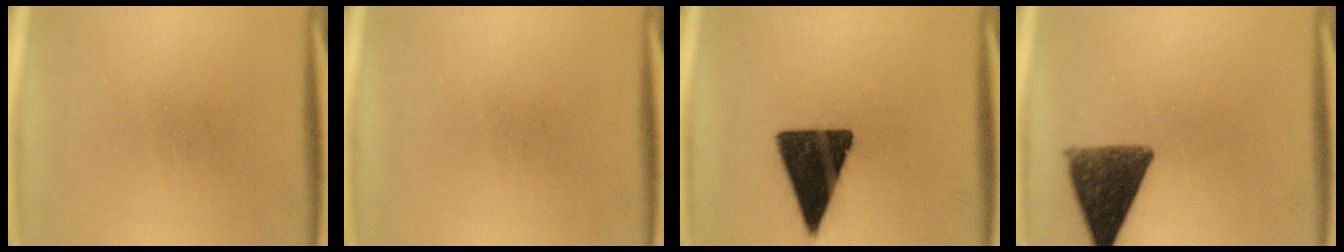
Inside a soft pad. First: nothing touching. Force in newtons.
{"total": 0.0}
{"total": 16.3}
{"total": 10.4}